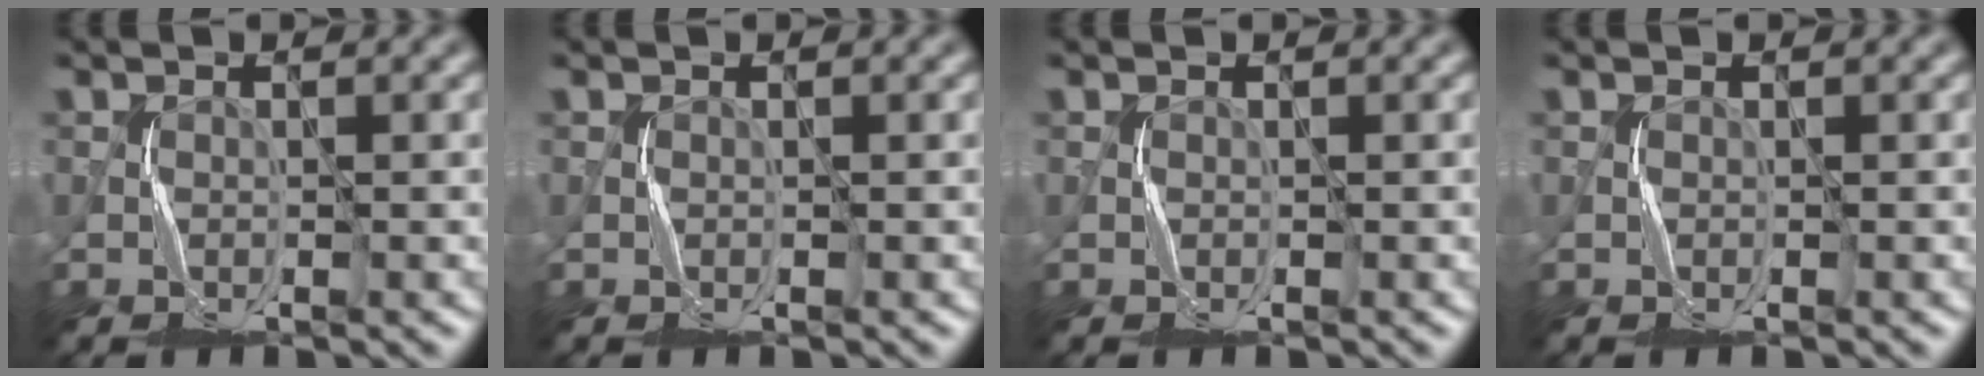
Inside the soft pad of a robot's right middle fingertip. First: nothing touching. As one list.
[{"total": 0.0}, {"total": 0.0}, {"total": 0.0}]